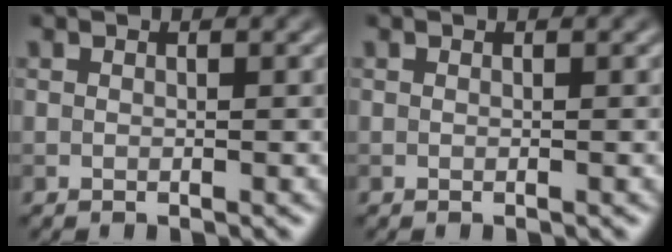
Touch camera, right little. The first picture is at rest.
{"total": 0.0}